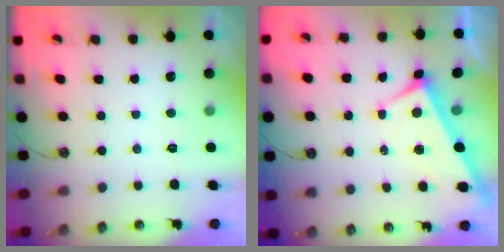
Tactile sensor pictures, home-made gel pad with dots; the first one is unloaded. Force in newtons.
{"total": 3.8, "press": 3.8, "slide": 0.4}